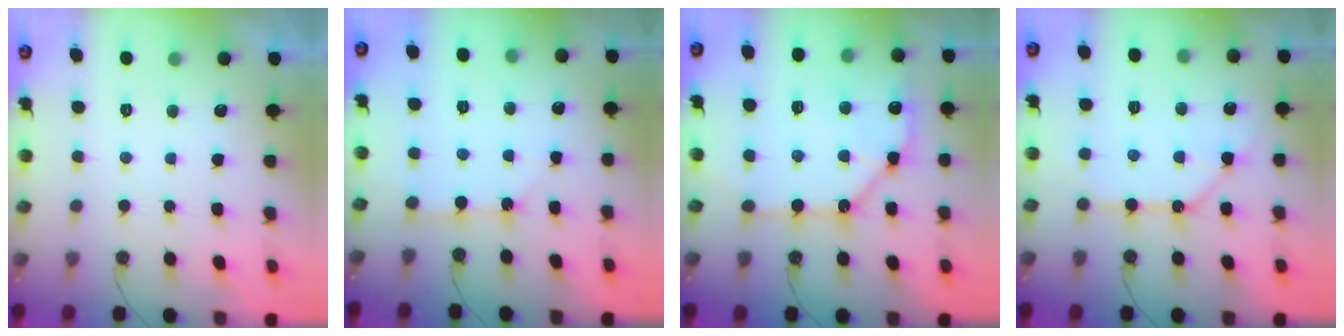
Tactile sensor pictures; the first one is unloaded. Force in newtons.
{"total": 2.6, "press": 2.6, "slide": 0.1}
{"total": 13.3, "press": 13.2, "slide": 1.7}
{"total": 10.1, "press": 10.0, "slide": 1.3}